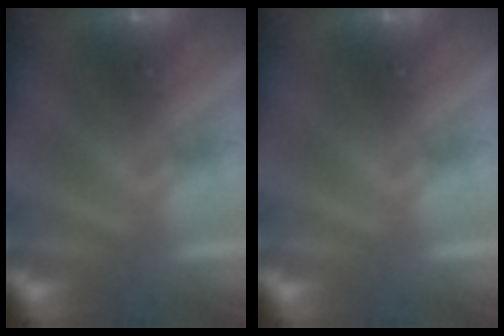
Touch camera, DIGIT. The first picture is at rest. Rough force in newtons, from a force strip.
{"total": 0.0}